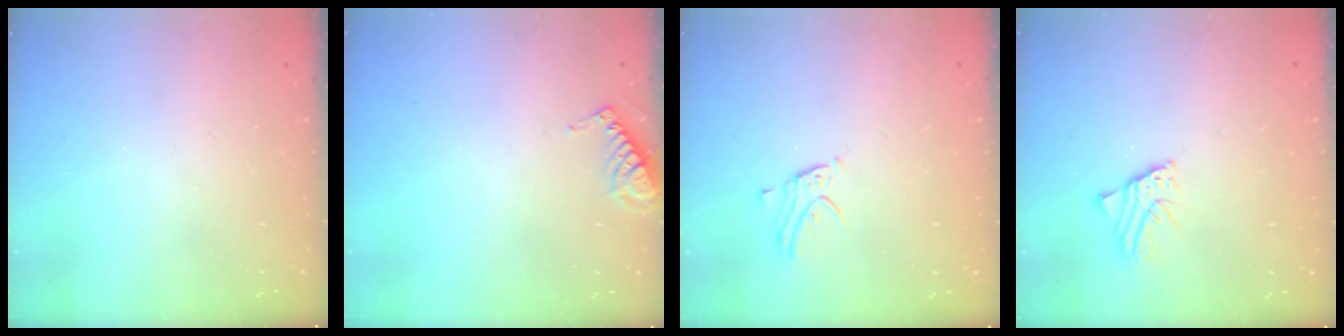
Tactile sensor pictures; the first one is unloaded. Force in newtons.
{"total": 6.2, "press": 6.2, "slide": 0.4}
{"total": 3.0, "press": 3.0, "slide": 0.1}
{"total": 2.5, "press": 2.5, "slide": 0.3}